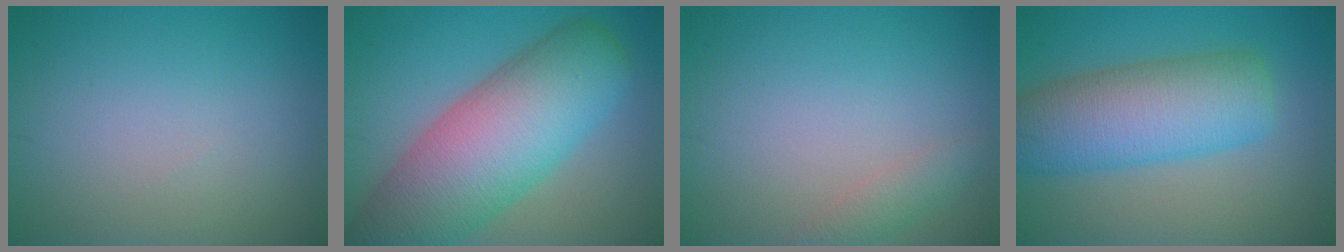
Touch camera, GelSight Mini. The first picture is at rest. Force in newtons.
{"total": 12.4, "press": 12.4, "slide": 0.7}
{"total": 1.6, "press": 1.6, "slide": 0.2}
{"total": 8.4, "press": 8.4, "slide": 0.3}